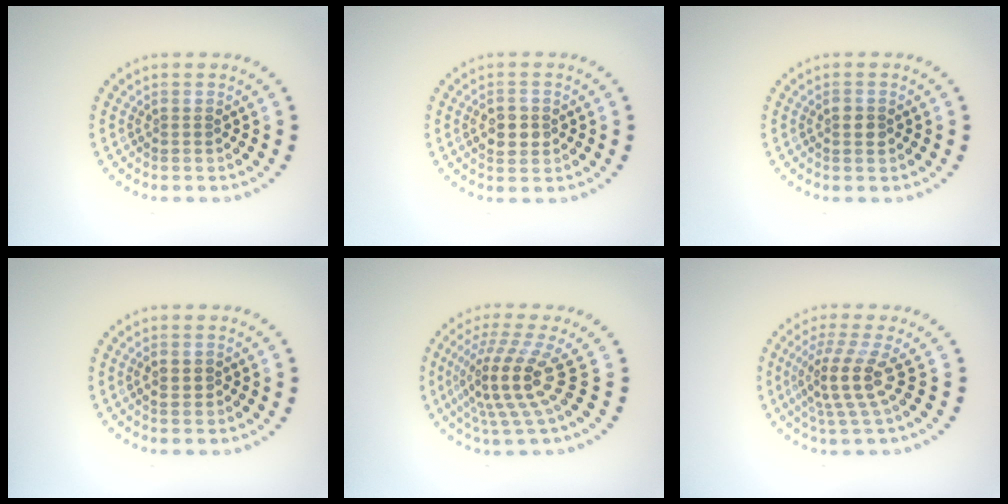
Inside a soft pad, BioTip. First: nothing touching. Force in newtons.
{"total": 3.0, "press": 3.0, "slide": 0.2}
{"total": 1.5, "press": 1.5, "slide": 0.1}
{"total": 0.9, "press": 0.9, "slide": 0.1}
{"total": 5.2, "press": 3.6, "slide": 3.7}
{"total": 4.0, "press": 2.9, "slide": 2.7}